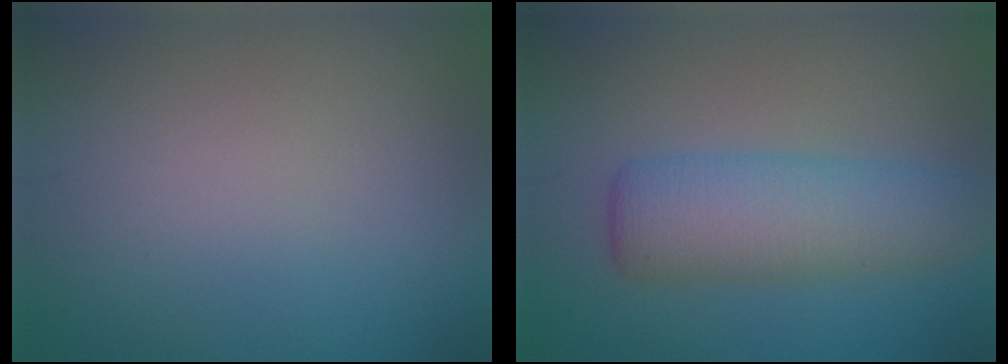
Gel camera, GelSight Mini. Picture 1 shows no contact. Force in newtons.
{"total": 5.7, "press": 5.7, "slide": 0.4}